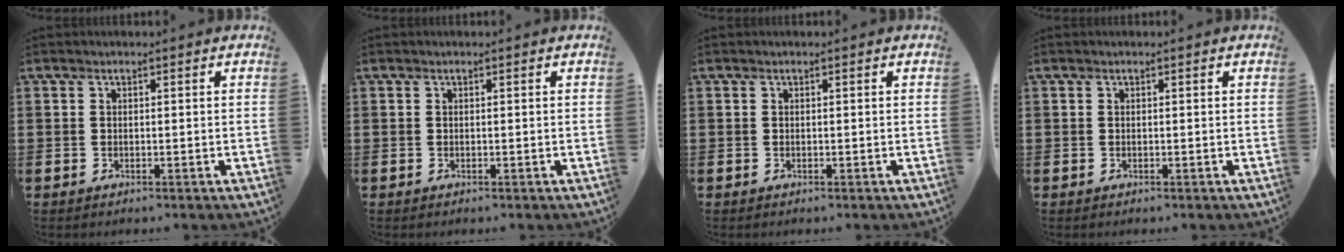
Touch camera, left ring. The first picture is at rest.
{"total": 0.0}
{"total": 0.0}
{"total": 0.0}